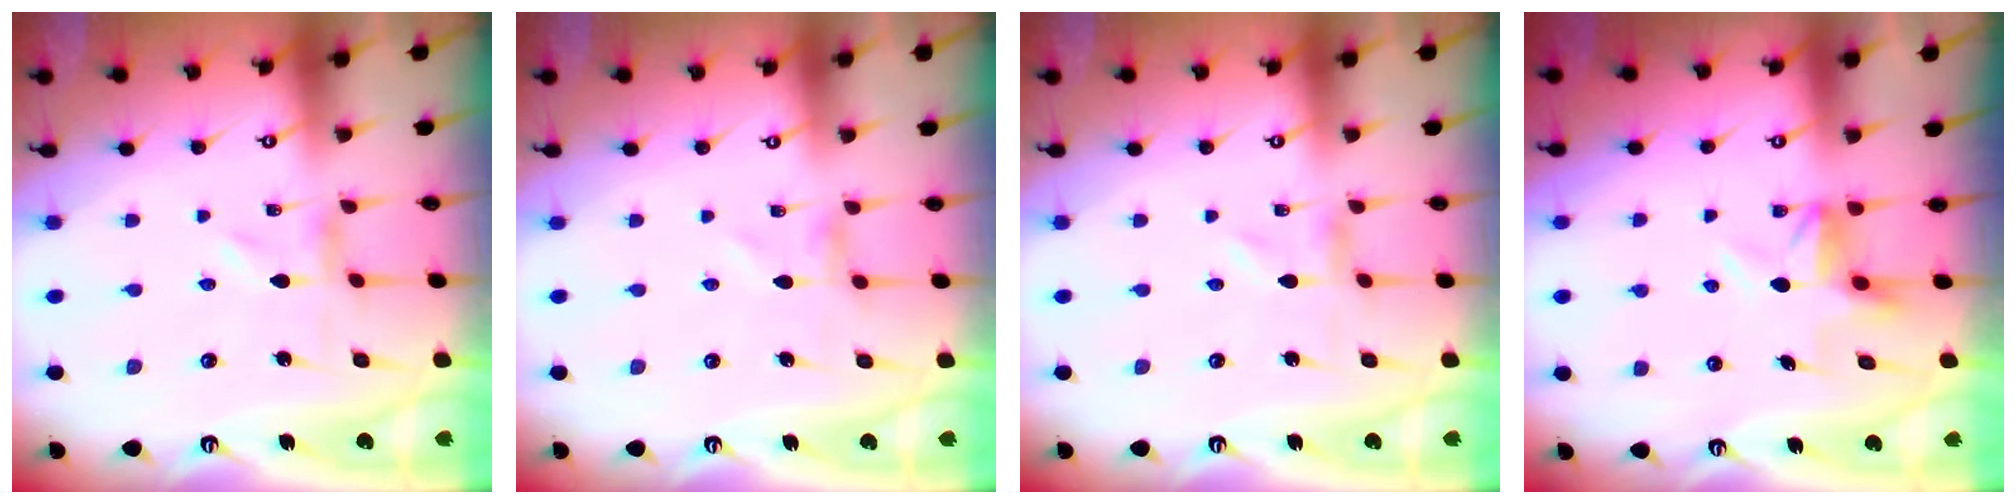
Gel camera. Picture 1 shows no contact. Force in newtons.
{"total": 2.3, "press": 2.3, "slide": 0.3}
{"total": 0.0}
{"total": 4.6, "press": 4.6, "slide": 0.2}